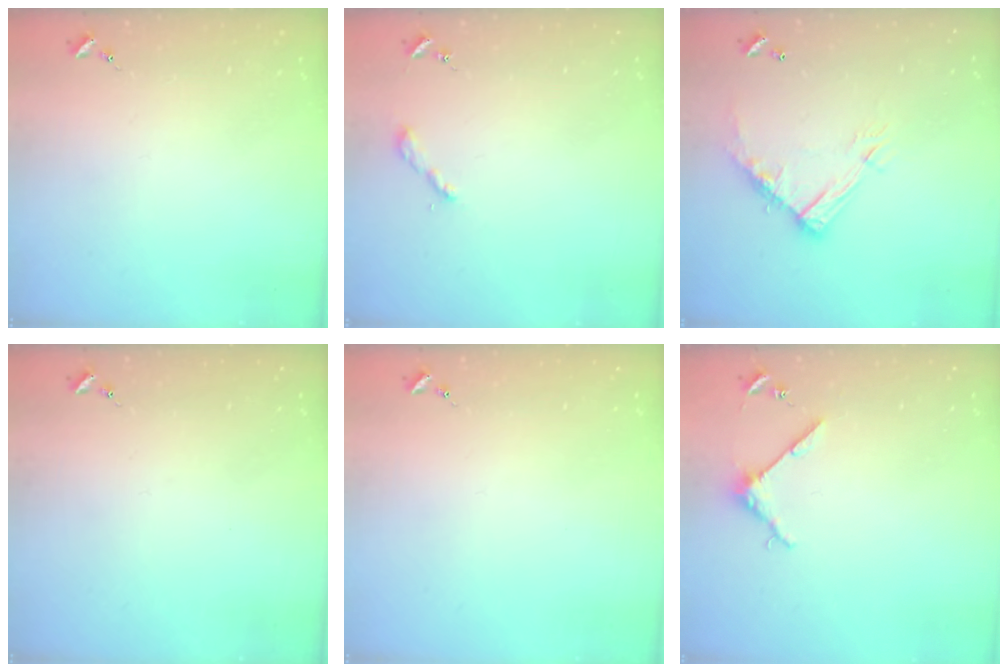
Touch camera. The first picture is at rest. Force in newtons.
{"total": 2.2, "press": 2.2, "slide": 0.2}
{"total": 13.2, "press": 13.1, "slide": 0.8}
{"total": 0.0}
{"total": 0.0}
{"total": 4.0, "press": 4.0, "slide": 0.4}